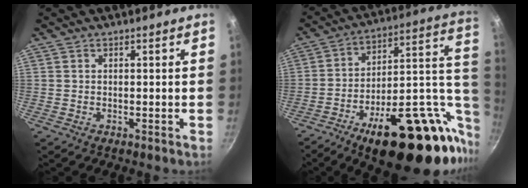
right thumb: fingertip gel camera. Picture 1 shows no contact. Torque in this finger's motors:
{"motor_torque": [3.87, 1.14, 1.86, -0.91, 0.57]}